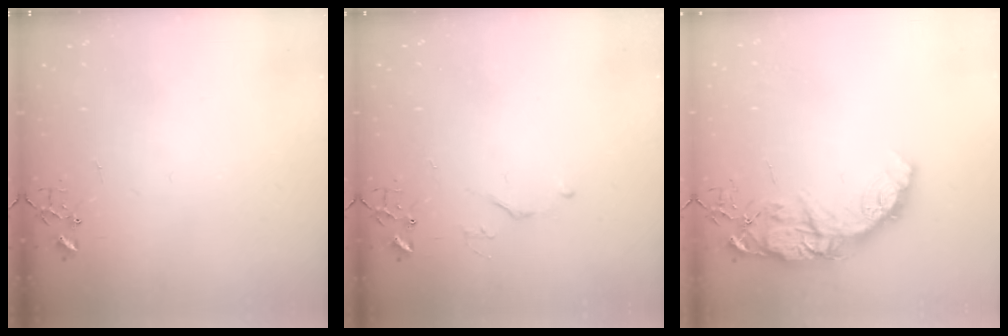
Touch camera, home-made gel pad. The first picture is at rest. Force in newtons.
{"total": 3.9, "press": 3.9, "slide": 0.5}
{"total": 14.3, "press": 14.3, "slide": 1.1}